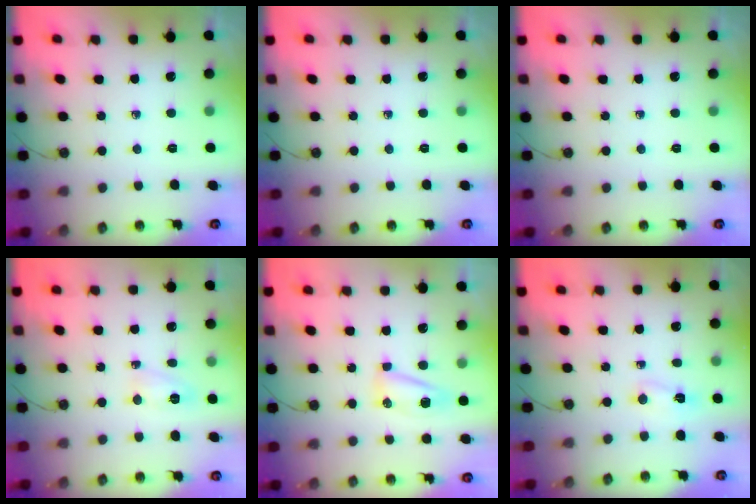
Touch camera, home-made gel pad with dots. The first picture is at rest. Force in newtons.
{"total": 0.0}
{"total": 0.0}
{"total": 3.9, "press": 3.9, "slide": 0.7}
{"total": 6.7, "press": 6.6, "slide": 0.7}
{"total": 2.4, "press": 2.3, "slide": 0.7}